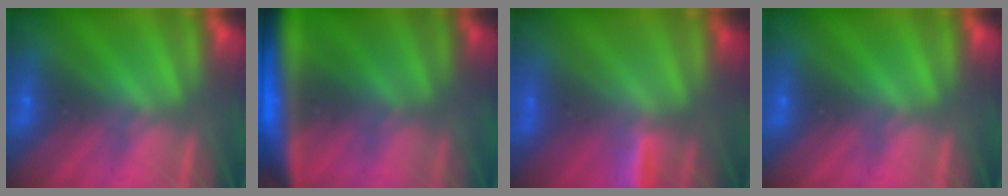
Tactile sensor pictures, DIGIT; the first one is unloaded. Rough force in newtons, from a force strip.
{"total": 5.7}
{"total": 3.0}
{"total": 0.0}